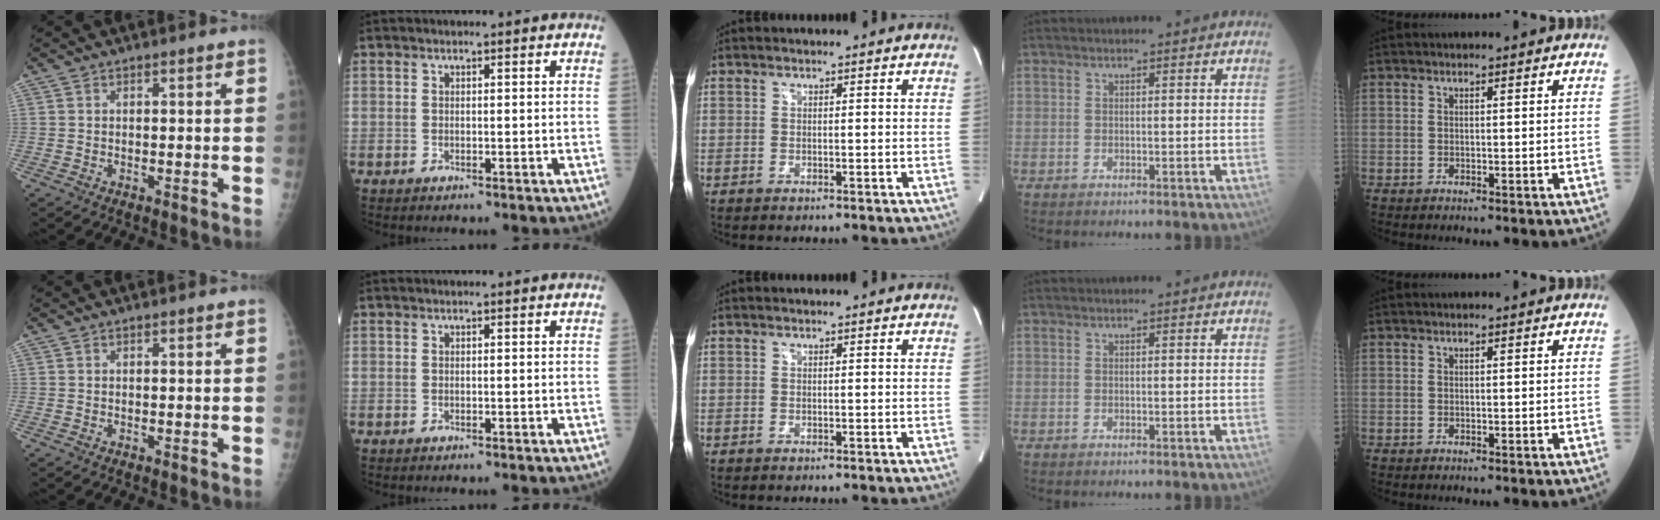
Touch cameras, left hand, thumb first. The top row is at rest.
{}